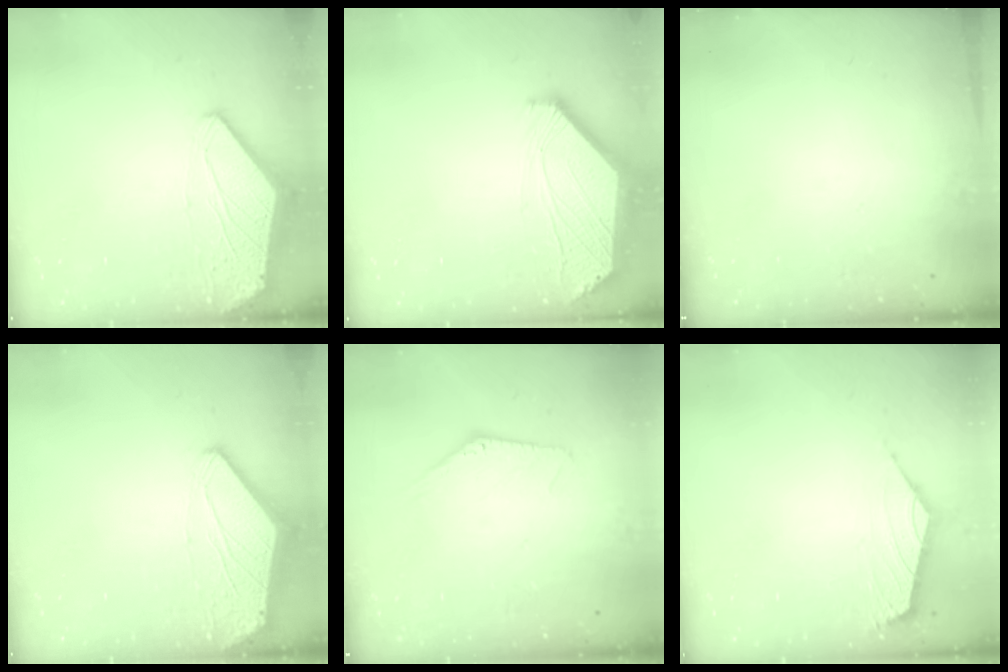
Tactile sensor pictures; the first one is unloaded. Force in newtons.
{"total": 2.6, "press": 2.6, "slide": 0.6}
{"total": 0.0}
{"total": 0.0}
{"total": 0.0}
{"total": 1.7, "press": 1.5, "slide": 0.7}